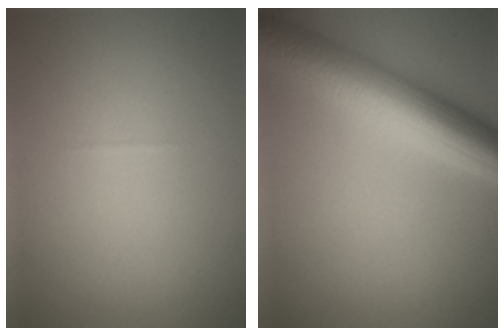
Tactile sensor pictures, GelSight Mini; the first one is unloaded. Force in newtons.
{"total": 8.8, "press": 8.8, "slide": 0.0}